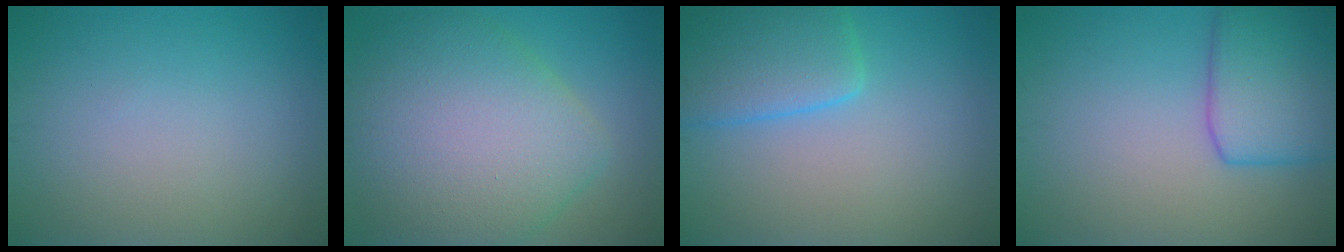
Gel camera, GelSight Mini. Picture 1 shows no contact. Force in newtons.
{"total": 10.1, "press": 10.1, "slide": 0.8}
{"total": 5.4, "press": 5.4, "slide": 0.3}
{"total": 6.1, "press": 6.1, "slide": 0.4}